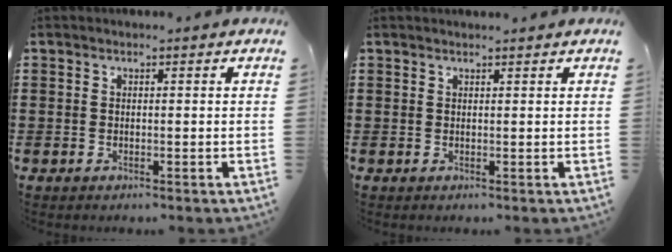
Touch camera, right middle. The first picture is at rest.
{"total": 0.9, "force": [0.8, -0.3, 0.2], "torque": [-0.004, -0.004, 0.017]}